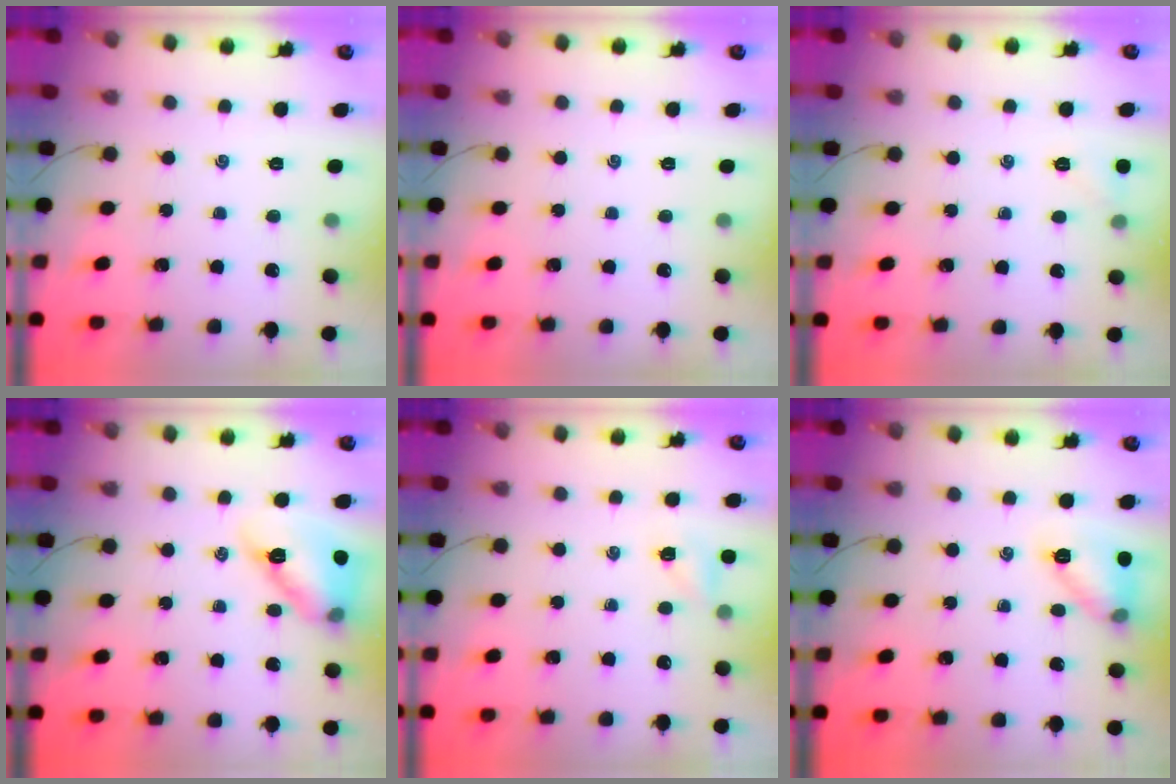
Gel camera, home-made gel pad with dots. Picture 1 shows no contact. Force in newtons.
{"total": 0.0}
{"total": 5.2, "press": 5.0, "slide": 1.5}
{"total": 14.4, "press": 14.0, "slide": 3.7}
{"total": 3.7, "press": 3.5, "slide": 1.3}
{"total": 10.9, "press": 10.9, "slide": 0.5}